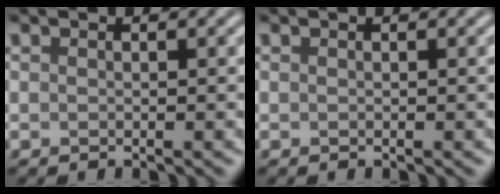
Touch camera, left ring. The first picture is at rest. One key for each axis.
{"total": 0.0}